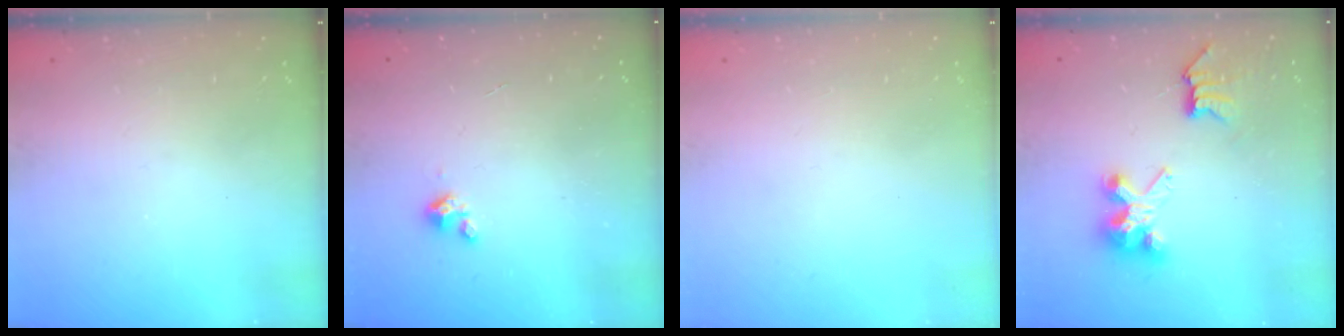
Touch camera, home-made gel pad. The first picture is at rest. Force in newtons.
{"total": 1.9, "press": 1.9, "slide": 0.1}
{"total": 0.0}
{"total": 6.9, "press": 6.9, "slide": 0.0}